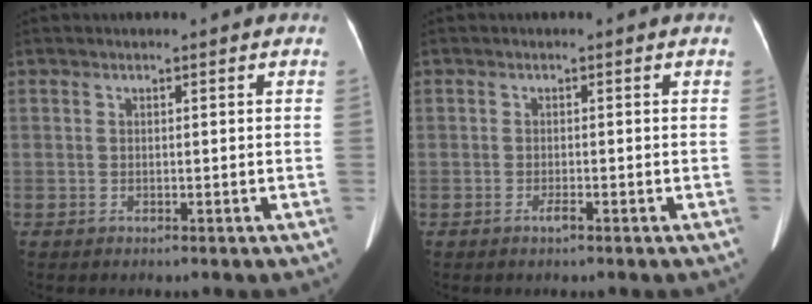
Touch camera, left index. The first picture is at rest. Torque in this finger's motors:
{"motor_torque": [0.31, 0.13, 0.03, 0.03]}